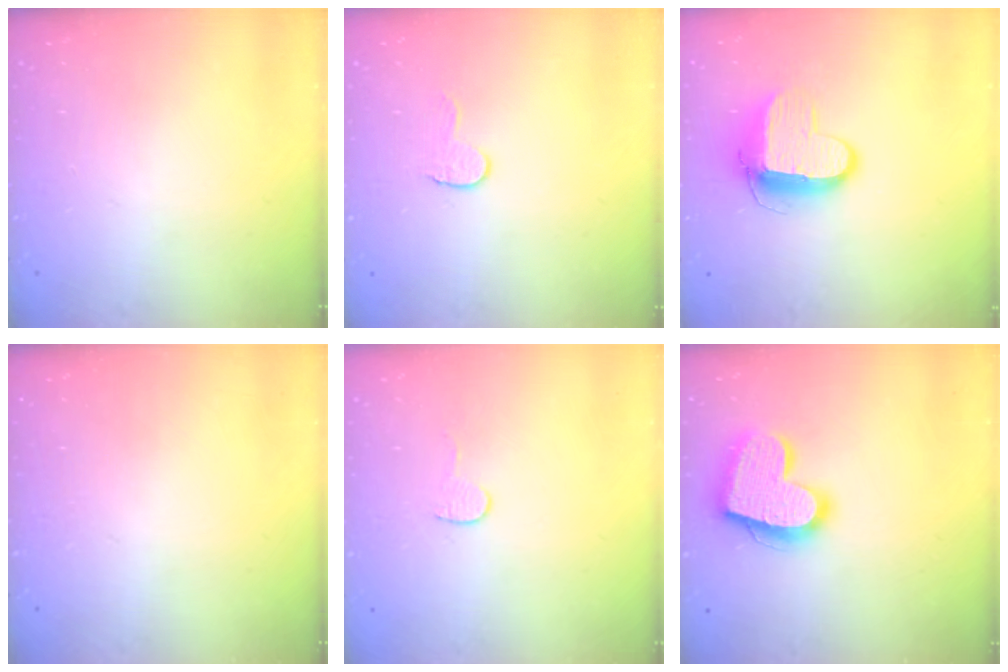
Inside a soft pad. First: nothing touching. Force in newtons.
{"total": 4.6, "press": 4.6, "slide": 0.4}
{"total": 10.4, "press": 10.3, "slide": 0.9}
{"total": 0.0}
{"total": 4.7, "press": 4.7, "slide": 0.4}
{"total": 18.7, "press": 18.6, "slide": 1.4}